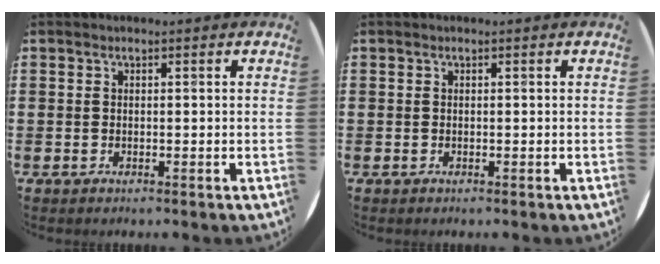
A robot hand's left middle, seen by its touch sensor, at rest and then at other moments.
{"total": 0.0}